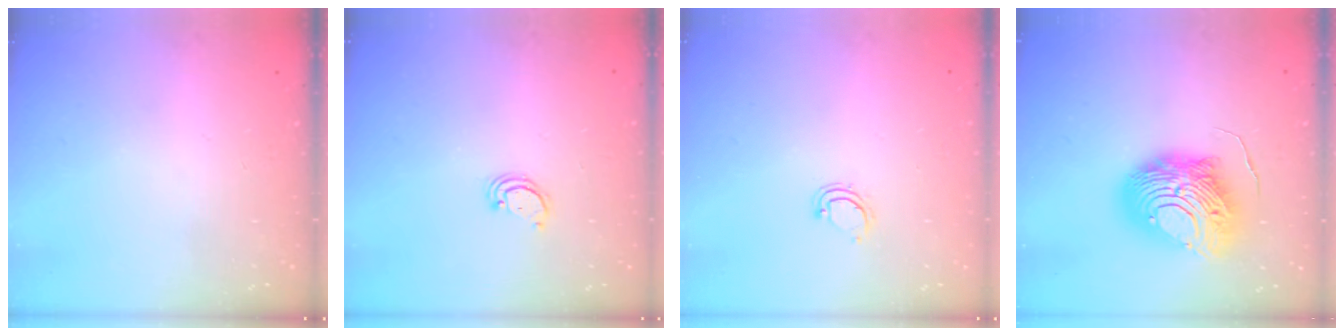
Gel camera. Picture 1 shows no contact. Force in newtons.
{"total": 2.2, "press": 2.2, "slide": 0.2}
{"total": 3.9, "press": 3.9, "slide": 0.3}
{"total": 15.3, "press": 15.2, "slide": 1.6}